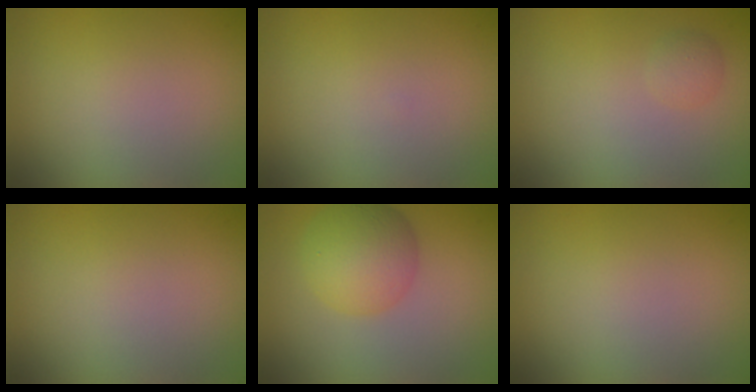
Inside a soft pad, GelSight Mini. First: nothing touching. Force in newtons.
{"total": 0.0}
{"total": 1.1, "press": 1.1, "slide": 0.1}
{"total": 0.0}
{"total": 4.7, "press": 4.7, "slide": 0.1}
{"total": 0.0}